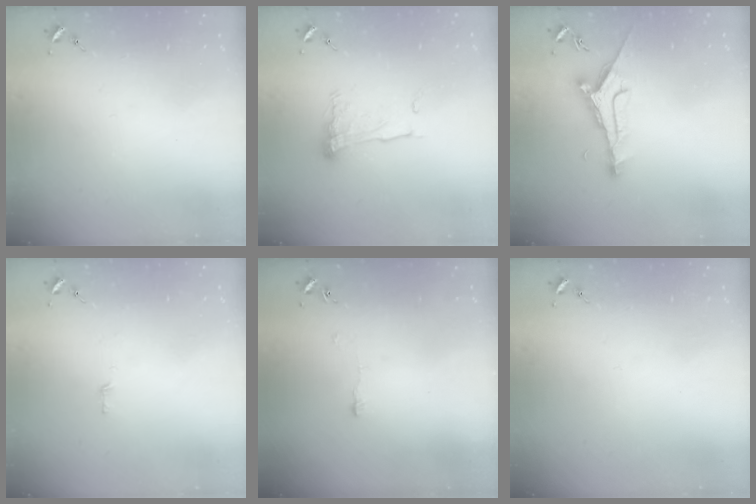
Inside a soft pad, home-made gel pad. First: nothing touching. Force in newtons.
{"total": 9.6, "press": 9.5, "slide": 0.9}
{"total": 9.4, "press": 9.4, "slide": 0.8}
{"total": 2.8, "press": 2.8, "slide": 0.2}
{"total": 3.3, "press": 3.3, "slide": 0.3}
{"total": 0.0}